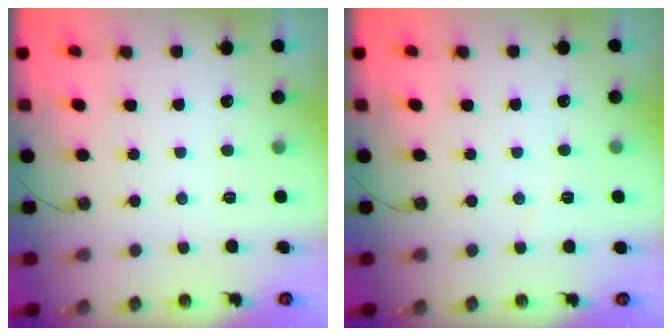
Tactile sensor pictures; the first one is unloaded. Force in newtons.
{"total": 3.0, "press": 2.8, "slide": 1.0}